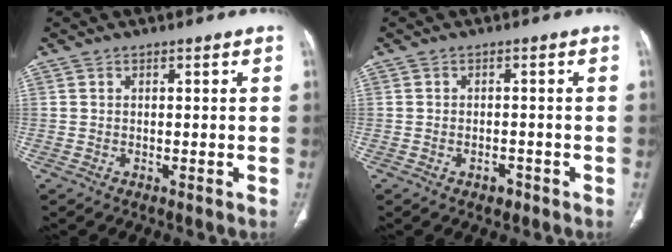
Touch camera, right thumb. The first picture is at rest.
{"total": 2.0, "force": [-1.2, 1.3, 1.0], "torque": [-0.014, 0.010, -0.011]}